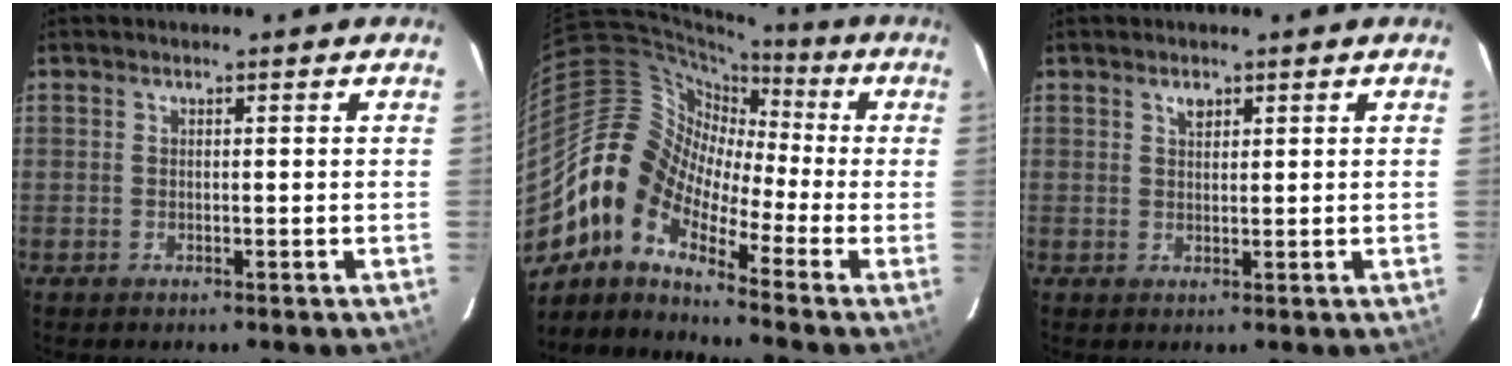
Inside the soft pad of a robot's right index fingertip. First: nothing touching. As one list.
[{"total": 10.4, "force": [-6.0, 6.3, 5.8], "torque": [-0.098, 0.029, -0.146]}, {"total": 1.8, "force": [1.1, 0.9, 0.9], "torque": [-0.015, 0.004, 0.021]}]